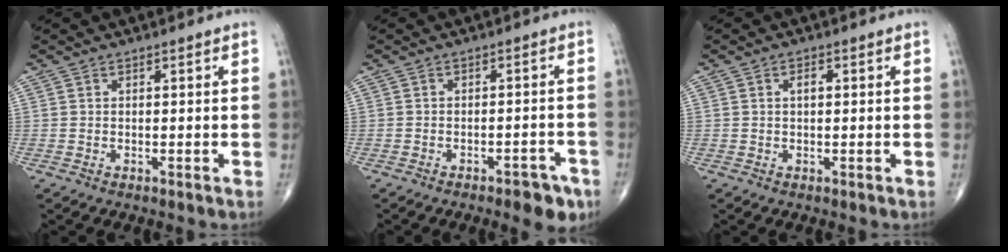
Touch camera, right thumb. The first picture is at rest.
{"total": 5.8, "force": [-3.9, 2.4, 3.5], "torque": [-0.030, 0.023, -0.047]}
{"total": 1.7, "force": [0.3, 0.9, 1.4], "torque": [-0.026, 0.005, 0.004]}